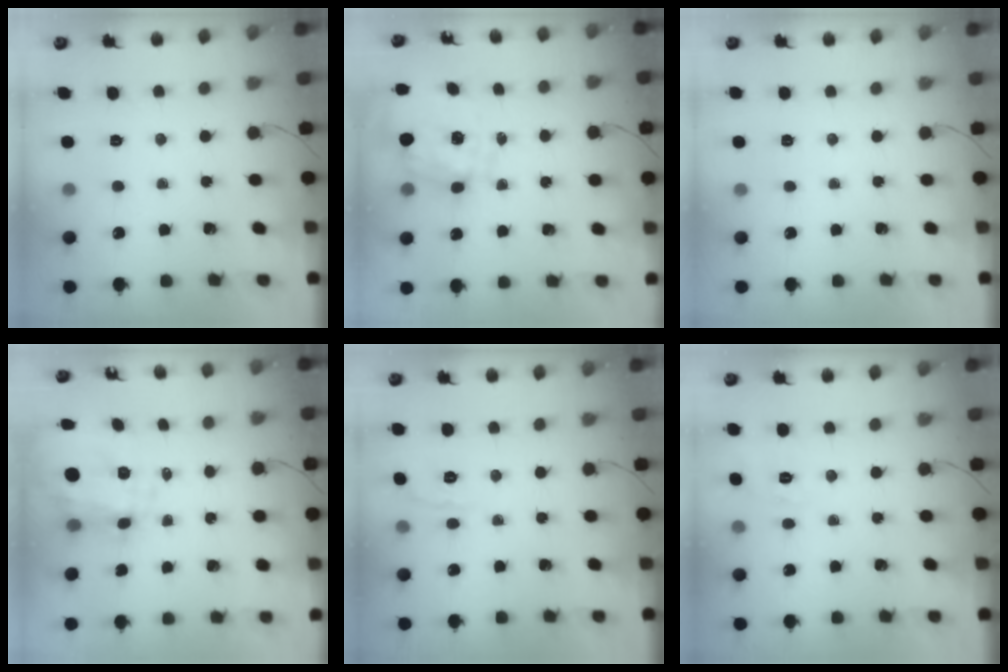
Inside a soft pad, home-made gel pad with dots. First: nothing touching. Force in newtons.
{"total": 2.3, "press": 2.1, "slide": 1.1}
{"total": 2.6, "press": 2.3, "slide": 1.2}
{"total": 10.2, "press": 9.9, "slide": 2.6}
{"total": 6.2, "press": 6.0, "slide": 1.4}
{"total": 2.0, "press": 0.4, "slide": 1.9}